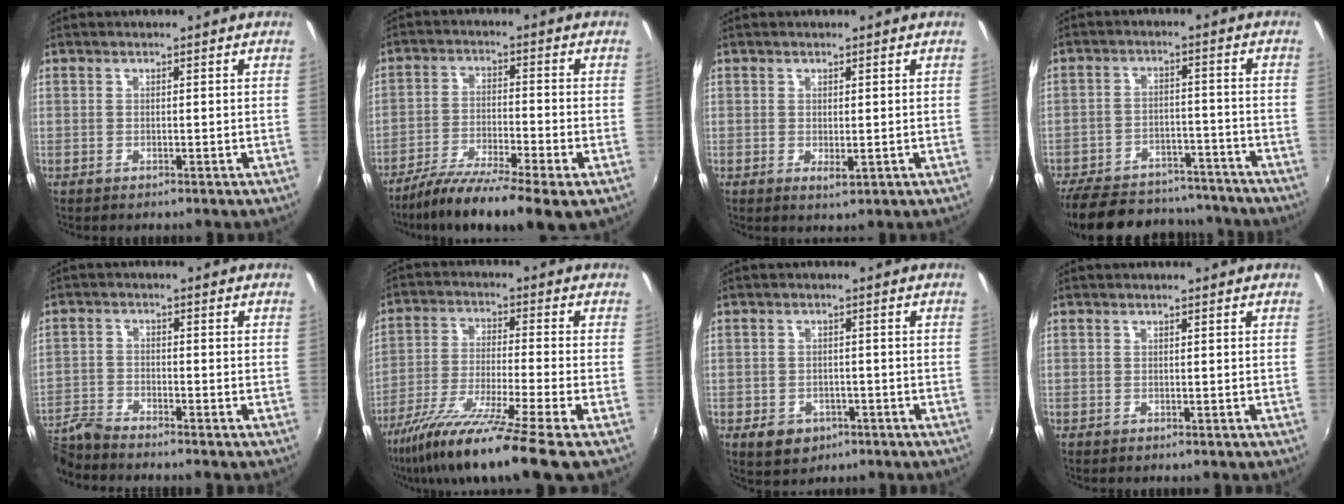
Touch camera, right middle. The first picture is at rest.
{"total": 12.6, "force": [-8.6, 1.5, 9.1], "torque": [-0.186, -0.037, -0.150]}
{"total": 1.4, "force": [0.1, 0.6, 1.3], "torque": [-0.021, -0.003, 0.004]}
{"total": 23.7, "force": [-19.8, 9.2, 9.3], "torque": [-0.208, 0.022, -0.264]}
{"total": 5.5, "force": [-5.4, 0.2, 1.0], "torque": [-0.033, -0.009, -0.115]}
{"total": 15.3, "force": [-11.3, -1.5, 10.2], "torque": [-0.204, -0.040, -0.201]}
{"total": 5.5, "force": [-2.7, 4.1, 2.5], "torque": [-0.060, -0.004, -0.032]}
{"total": 0.0}